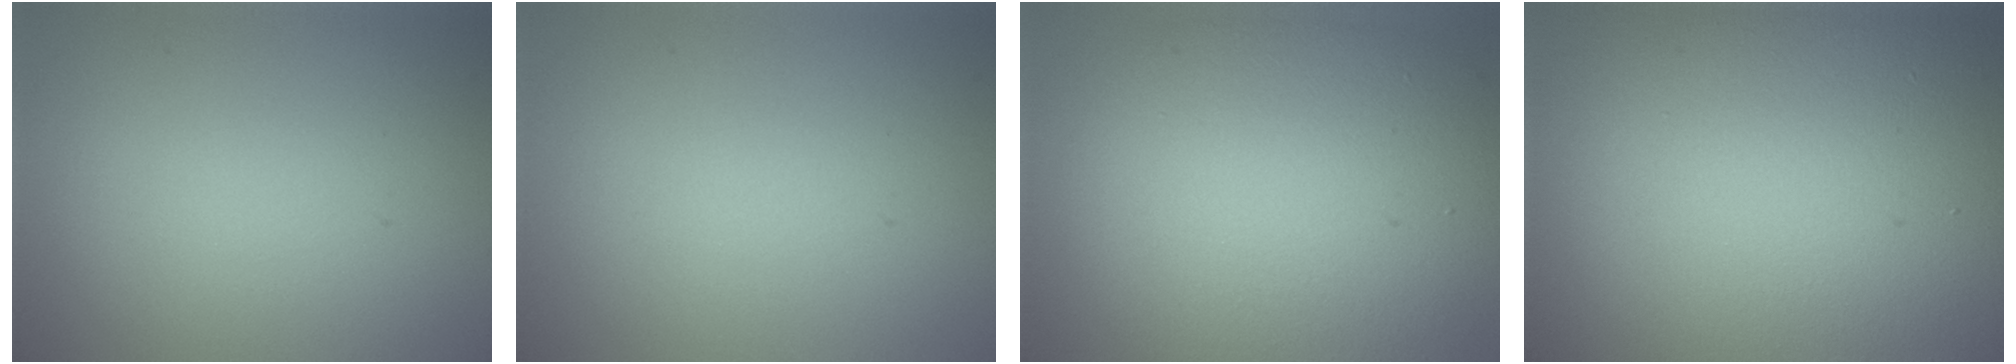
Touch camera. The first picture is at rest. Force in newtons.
{"total": 0.0}
{"total": 11.4, "press": 11.4, "slide": 0.8}
{"total": 22.5, "press": 22.5, "slide": 1.0}